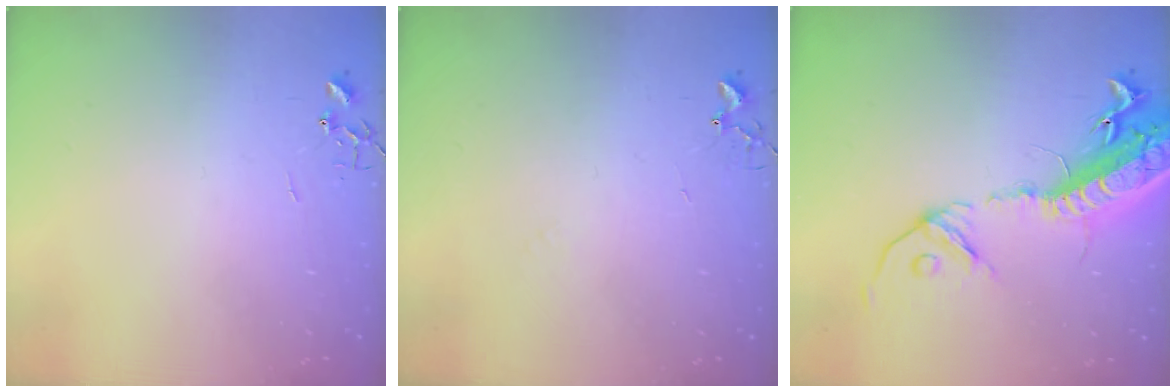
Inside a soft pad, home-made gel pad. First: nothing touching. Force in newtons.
{"total": 4.9, "press": 4.9, "slide": 0.5}
{"total": 21.7, "press": 21.1, "slide": 5.1}